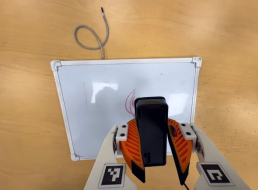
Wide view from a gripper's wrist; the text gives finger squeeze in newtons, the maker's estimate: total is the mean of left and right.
{"total": 11.0, "left": 10.7, "right": 11.4}